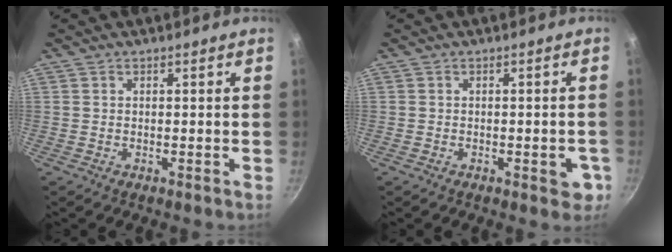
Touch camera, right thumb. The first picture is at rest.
{"total": 3.8, "force": [-1.3, 2.0, 3.0], "torque": [-0.018, 0.006, -0.017]}